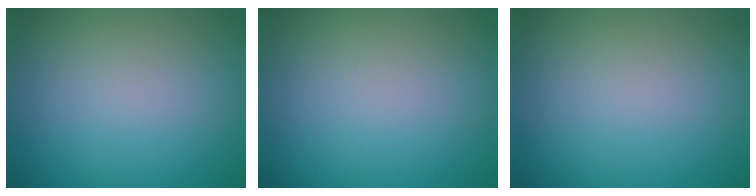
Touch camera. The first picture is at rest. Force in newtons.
{"total": 0.0}
{"total": 0.0}